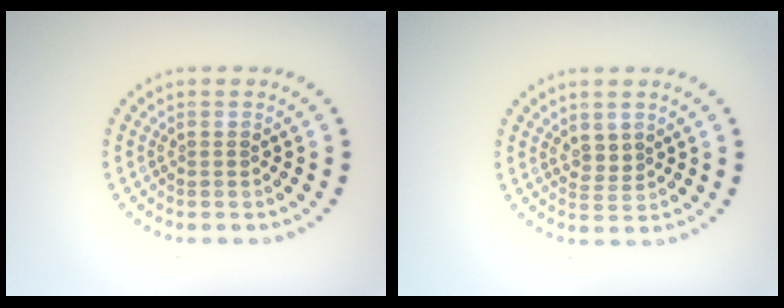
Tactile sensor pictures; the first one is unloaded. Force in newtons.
{"total": 1.6, "press": 1.3, "slide": 0.9}